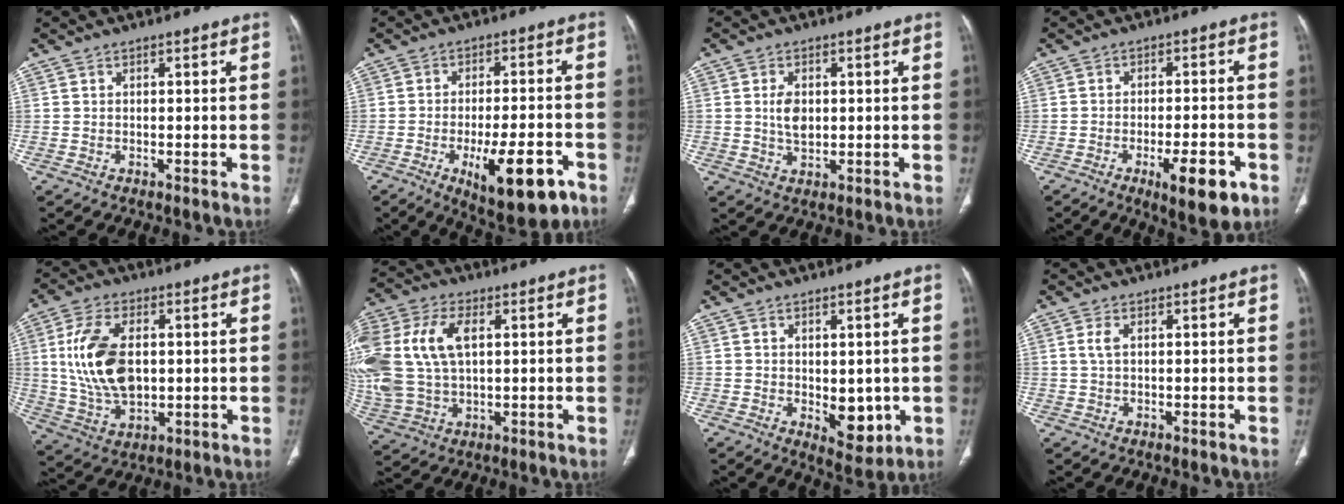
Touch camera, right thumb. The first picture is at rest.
{"total": 14.1, "force": [-6.3, 5.0, 11.6], "torque": [-0.162, 0.018, -0.083]}
{"total": 4.4, "force": [0.5, 2.8, 3.4], "torque": [-0.056, -0.004, 0.012]}
{"total": 9.9, "force": [-4.5, 3.0, 8.2], "torque": [-0.117, 0.010, -0.058]}
{"total": 14.7, "force": [1.7, 8.6, 11.8], "torque": [-0.227, -0.005, 0.039]}
{"total": 22.9, "force": [4.5, 14.4, 17.2], "torque": [-0.434, 0.023, 0.093]}
{"total": 6.6, "force": [-0.9, 3.8, 5.4], "torque": [-0.046, -0.014, 0.001]}
{"total": 2.1, "force": [0.5, 1.0, 1.7], "torque": [-0.046, 0.008, 0.013]}